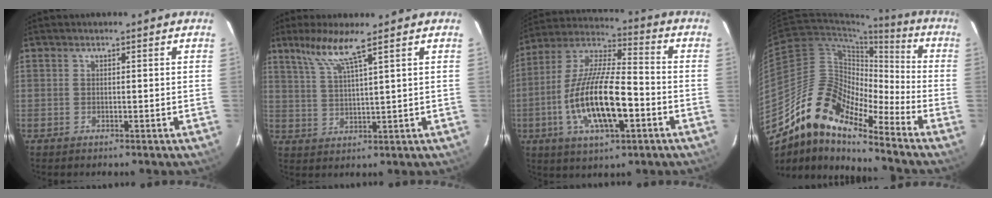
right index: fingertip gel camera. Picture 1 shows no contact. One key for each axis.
{"total": 6.3, "fx": 4.4, "fy": -0.6, "fz": 4.5, "tx": -0.090, "ty": 0.000, "tz": 0.091}
{"total": 18.0, "fx": -5.2, "fy": 5.6, "fz": 16.3, "tx": -0.324, "ty": -0.007, "tz": -0.096}
{"total": 15.0, "fx": -11.9, "fy": 3.9, "fz": 8.1, "tx": -0.127, "ty": 0.001, "tz": -0.242}